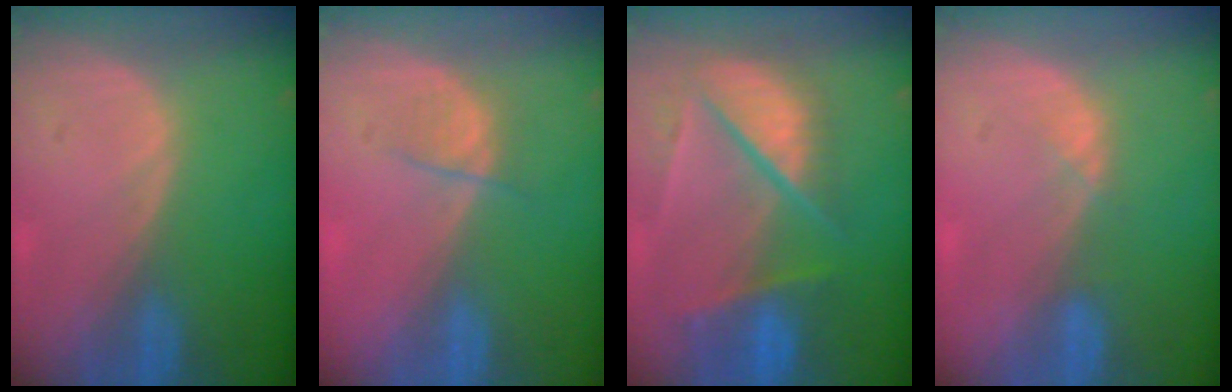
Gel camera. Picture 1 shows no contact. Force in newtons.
{"total": 2.5, "press": 2.3, "slide": 0.9}
{"total": 10.1, "press": 8.6, "slide": 5.3}
{"total": 1.4, "press": 1.2, "slide": 0.7}